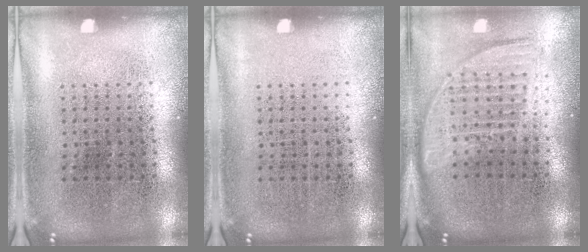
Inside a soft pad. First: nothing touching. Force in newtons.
{"total": 0.0}
{"total": 1.7, "press": 1.4, "slide": 0.9}